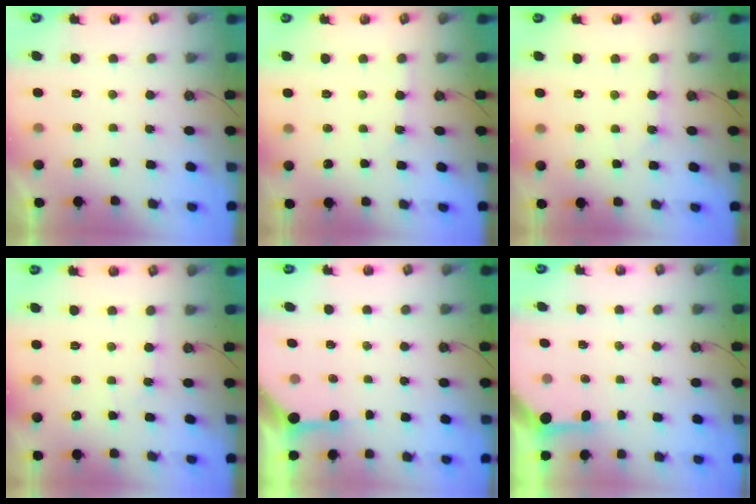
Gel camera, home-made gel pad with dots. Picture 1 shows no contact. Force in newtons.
{"total": 2.9, "press": 2.9, "slide": 0.4}
{"total": 3.9, "press": 3.9, "slide": 0.6}
{"total": 3.0, "press": 3.0, "slide": 0.4}
{"total": 4.1, "press": 4.1, "slide": 0.3}
{"total": 3.7, "press": 3.7, "slide": 0.2}